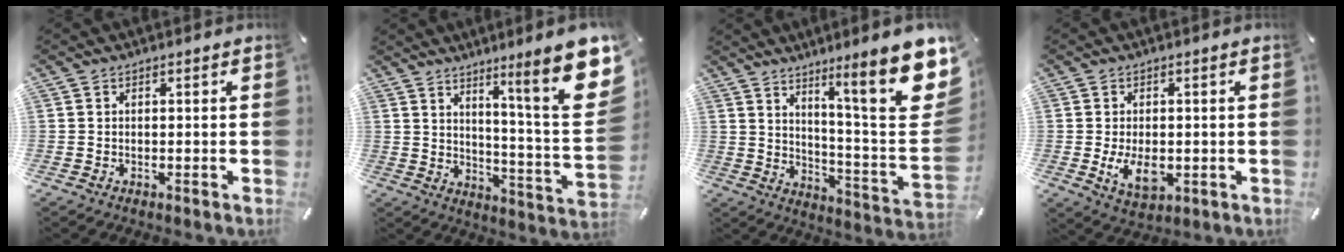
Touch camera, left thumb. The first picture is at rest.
{"total": 17.1, "force": [9.2, 1.7, 14.3], "torque": [-0.207, -0.081, 0.131]}
{"total": 19.9, "force": [11.2, 3.2, 16.1], "torque": [-0.237, -0.089, 0.165]}
{"total": 7.1, "force": [-0.9, 4.4, 5.5], "torque": [-0.110, -0.008, -0.020]}